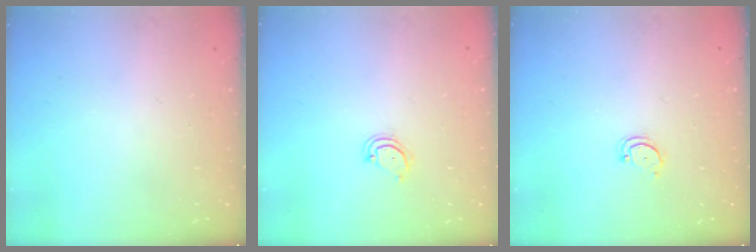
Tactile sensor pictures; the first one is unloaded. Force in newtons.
{"total": 3.6, "press": 3.6, "slide": 0.3}
{"total": 3.0, "press": 3.0, "slide": 0.2}